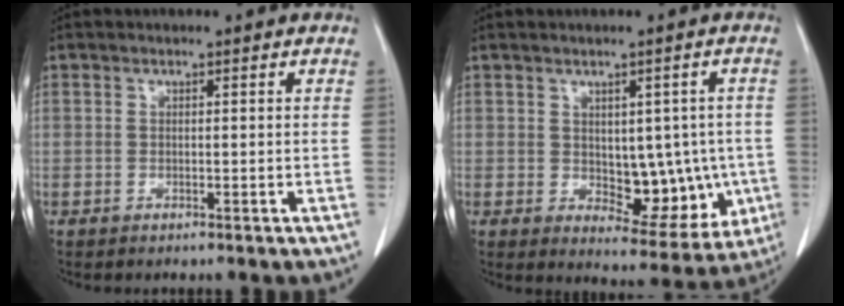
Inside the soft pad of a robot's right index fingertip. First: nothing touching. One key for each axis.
{"total": 10.1, "fx": -0.8, "fy": 5.7, "fz": 8.3, "tx": -0.085, "ty": 0.006, "tz": 0.010}